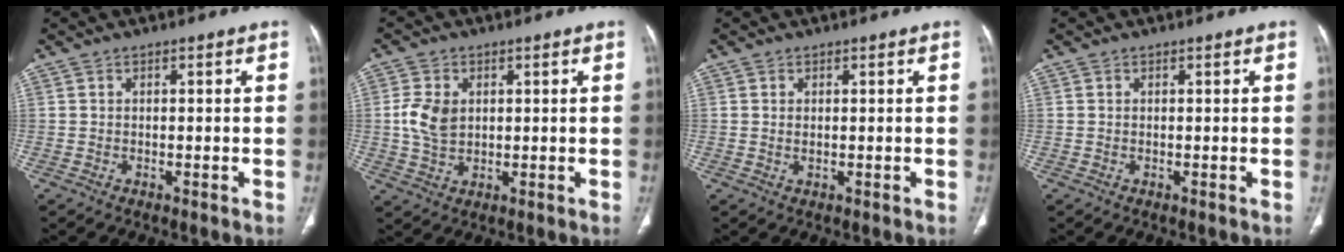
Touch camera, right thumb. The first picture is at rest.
{"total": 6.2, "force": [1.0, 4.4, 4.3], "torque": [-0.080, -0.002, 0.023]}
{"total": 0.9, "force": [0.2, 0.5, 0.8], "torque": [-0.017, -0.001, 0.008]}
{"total": 0.0}